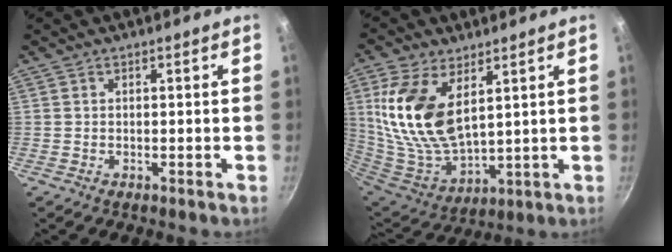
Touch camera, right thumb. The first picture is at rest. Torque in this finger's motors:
{"motor_torque": [0.31, 0.60, 1.92, 0.19, 0.51]}